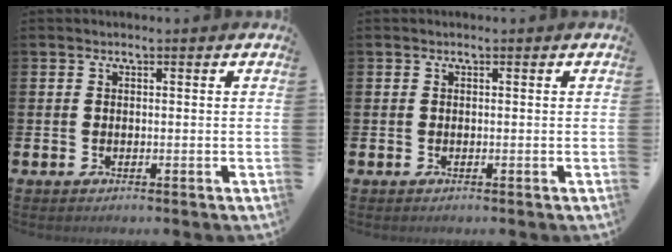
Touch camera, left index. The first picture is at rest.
{"total": 0.0}